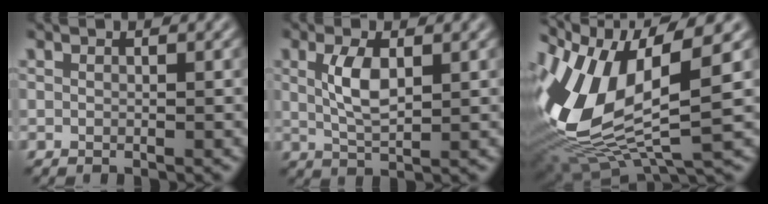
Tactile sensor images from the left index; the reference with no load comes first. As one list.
[{"total": 3.3, "force": [0.7, 1.3, 3.0], "torque": [-0.069, 0.000, 0.015]}, {"total": 11.7, "force": [2.3, 5.5, 10.0], "torque": [-0.223, -0.005, 0.038]}]